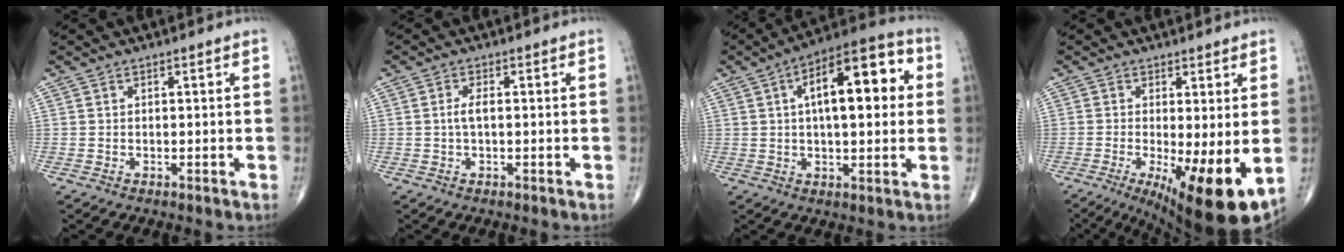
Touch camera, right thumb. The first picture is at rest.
{"total": 2.1, "force": [-0.1, 0.8, 1.9], "torque": [-0.043, 0.003, -0.002]}
{"total": 17.0, "force": [3.5, 7.1, 15.1], "torque": [-0.195, 0.023, 0.043]}
{"total": 13.3, "force": [-3.1, 3.4, 12.4], "torque": [-0.177, -0.023, -0.034]}